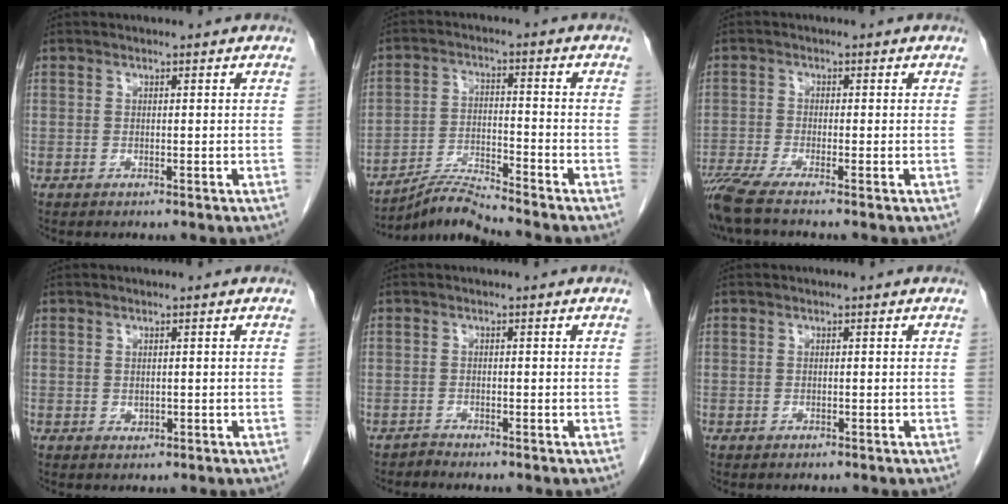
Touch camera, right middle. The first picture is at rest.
{"total": 6.0, "force": [-5.7, -1.5, 1.0], "torque": [-0.018, -0.010, -0.106]}
{"total": 5.8, "force": [-4.7, -0.6, 3.4], "torque": [-0.059, -0.020, -0.087]}
{"total": 0.7, "force": [0.0, 0.5, 0.5], "torque": [-0.010, -0.002, 0.001]}
{"total": 0.7, "force": [-0.6, -0.2, -0.3], "torque": [0.009, -0.005, -0.012]}
{"total": 0.0}